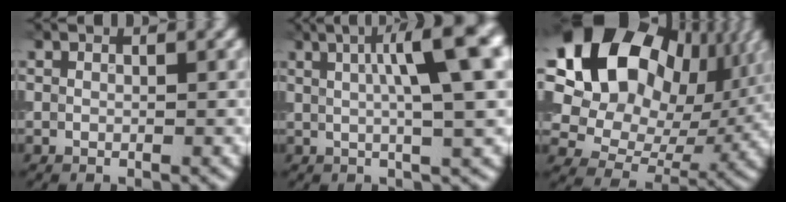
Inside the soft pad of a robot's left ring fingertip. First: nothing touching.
{"total": 11.1, "force": [2.7, 2.9, 10.4], "torque": [-0.109, 0.019, 0.033]}
{"total": 18.7, "force": [6.3, 13.8, 10.9], "torque": [-0.220, 0.041, 0.119]}